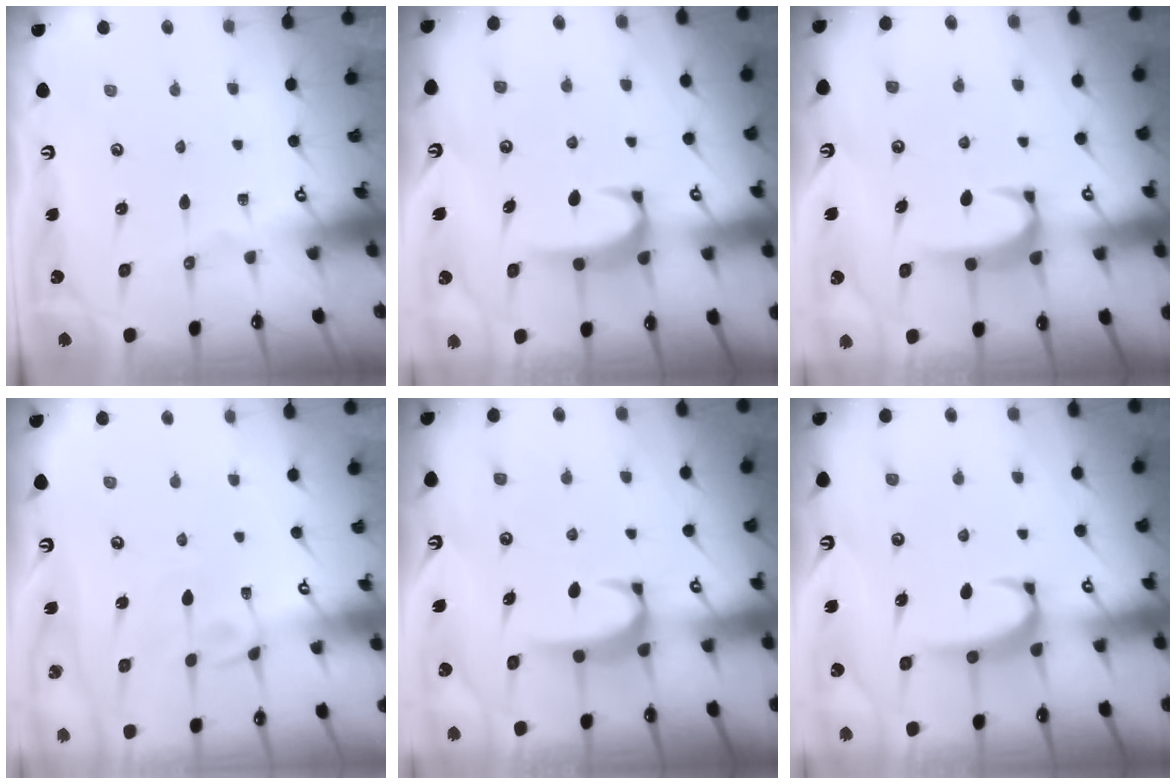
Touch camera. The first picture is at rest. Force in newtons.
{"total": 2.0, "press": 1.9, "slide": 0.5}
{"total": 2.0, "press": 1.9, "slide": 0.5}
{"total": 2.6, "press": 2.6, "slide": 0.3}
{"total": 1.9, "press": 1.8, "slide": 0.5}
{"total": 2.2, "press": 2.1, "slide": 0.6}